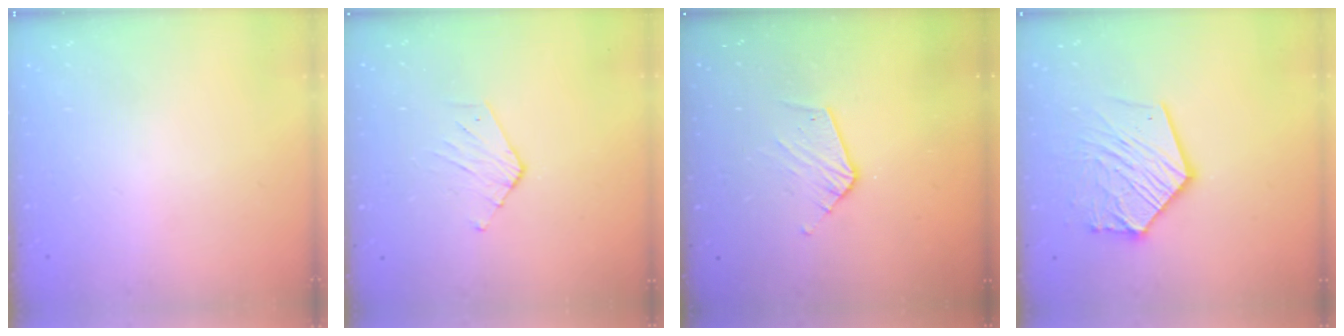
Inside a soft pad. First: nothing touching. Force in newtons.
{"total": 3.0, "press": 3.0, "slide": 0.3}
{"total": 6.9, "press": 6.9, "slide": 0.1}
{"total": 15.1, "press": 15.0, "slide": 1.7}